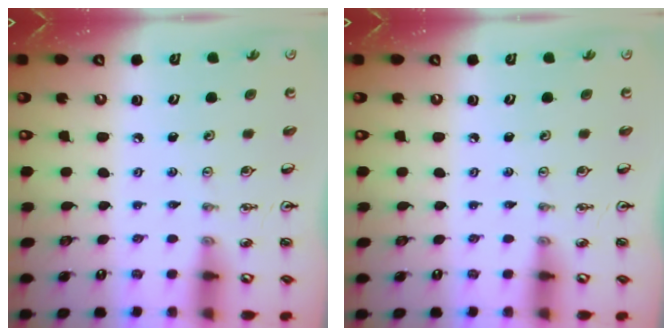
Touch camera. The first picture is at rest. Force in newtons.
{"total": 0.0}